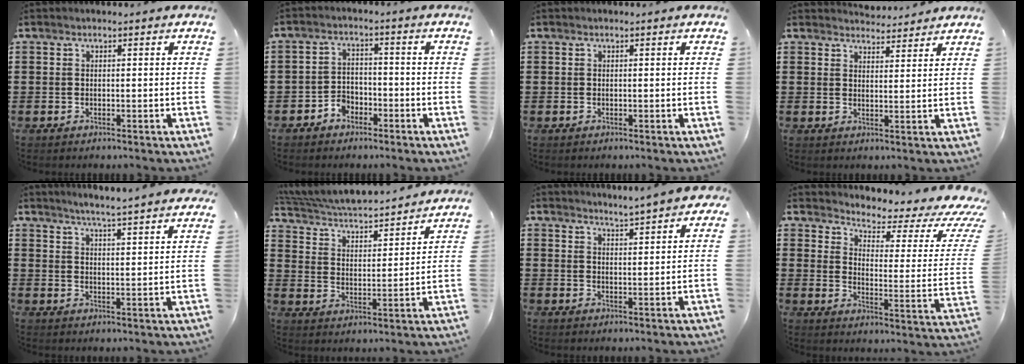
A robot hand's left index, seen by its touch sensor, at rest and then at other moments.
{"total": 3.1, "force": [-2.6, 1.7, 0.5], "torque": [-0.016, 0.006, -0.054]}
{"total": 0.0}
{"total": 3.3, "force": [3.2, 0.5, 0.1], "torque": [-0.004, -0.017, 0.059]}
{"total": 4.4, "force": [4.1, -0.9, 1.2], "torque": [-0.038, -0.026, 0.069]}
{"total": 4.1, "force": [4.0, 0.1, 1.0], "torque": [-0.041, -0.036, 0.059]}
{"total": 2.6, "force": [2.5, -0.2, 0.5], "torque": [-0.020, -0.004, 0.046]}
{"total": 3.8, "force": [2.9, 1.1, 2.2], "torque": [-0.047, -0.035, 0.039]}